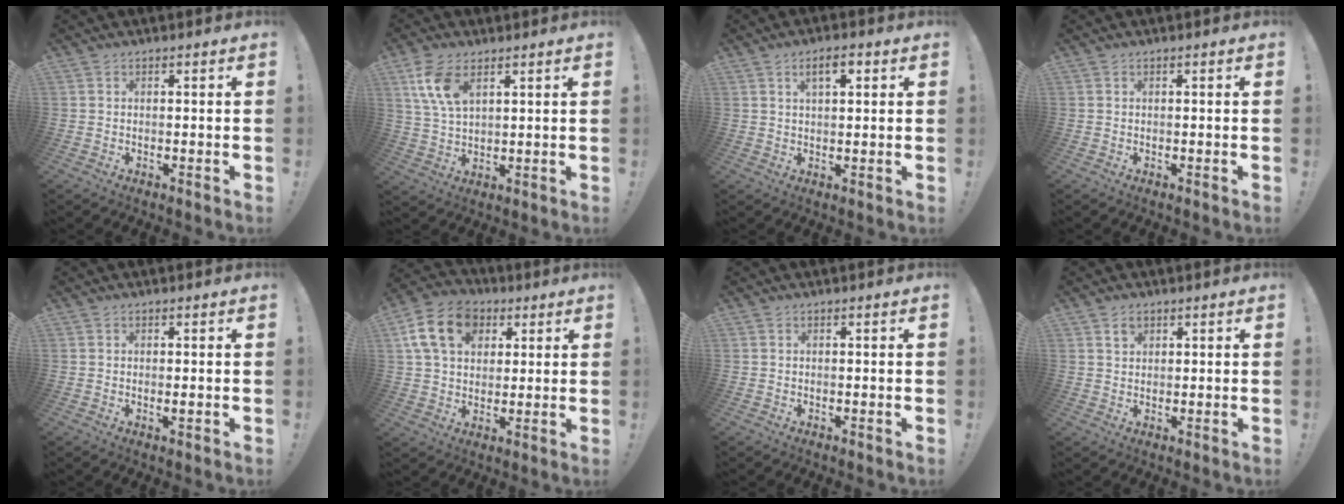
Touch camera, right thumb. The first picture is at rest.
{"total": 9.5, "force": [4.7, 4.9, 6.6], "torque": [-0.129, -0.015, 0.087]}
{"total": 4.9, "force": [2.2, 1.8, 4.0], "torque": [-0.060, -0.002, 0.033]}
{"total": 0.0}
{"total": 1.0, "force": [0.0, 0.0, 1.0], "torque": [-0.010, -0.005, -0.003]}
{"total": 16.2, "force": [5.6, 12.1, 9.2], "torque": [-0.150, -0.011, 0.111]}
{"total": 0.0}
{"total": 2.6, "force": [1.5, 1.8, 1.1], "torque": [-0.004, -0.004, 0.024]}